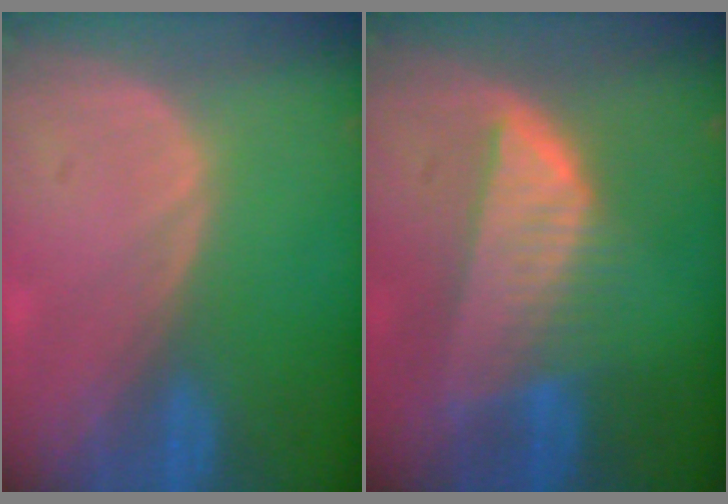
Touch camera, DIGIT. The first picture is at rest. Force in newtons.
{"total": 8.2, "press": 7.3, "slide": 3.8}